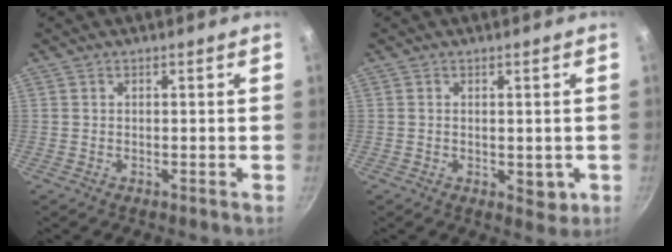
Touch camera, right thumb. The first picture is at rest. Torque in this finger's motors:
{"motor_torque": [-0.28, 0.25, -0.35, 0.00, 0.06]}